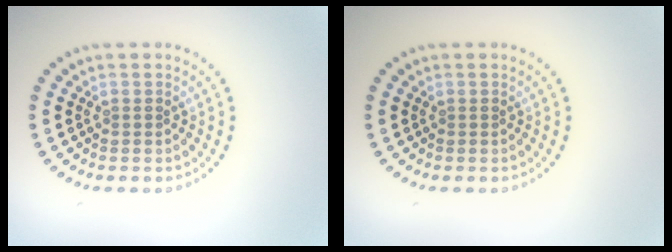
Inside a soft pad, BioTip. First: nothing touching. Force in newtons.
{"total": 0.0}